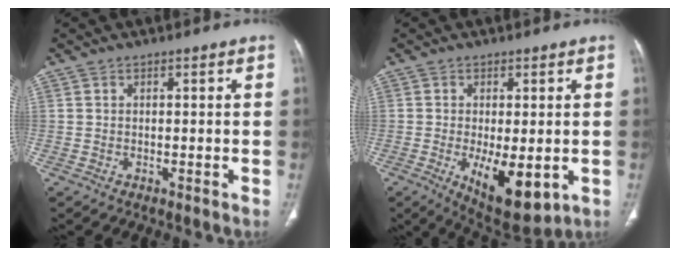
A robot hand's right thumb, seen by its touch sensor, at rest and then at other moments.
{"total": 11.0, "force": [-2.7, 4.7, 9.6], "torque": [-0.138, -0.020, -0.026]}